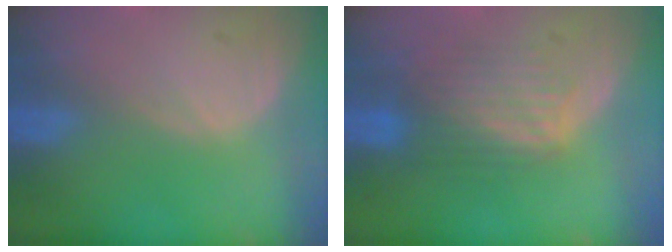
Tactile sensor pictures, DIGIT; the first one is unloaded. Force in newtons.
{"total": 6.0, "press": 6.0, "slide": 0.7}